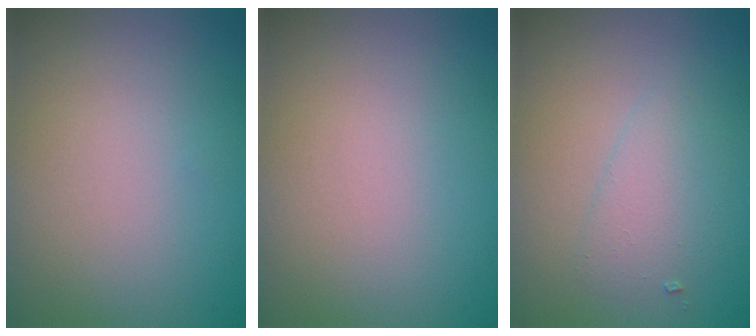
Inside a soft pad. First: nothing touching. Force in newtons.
{"total": 0.0}
{"total": 2.2, "press": 2.2, "slide": 0.1}